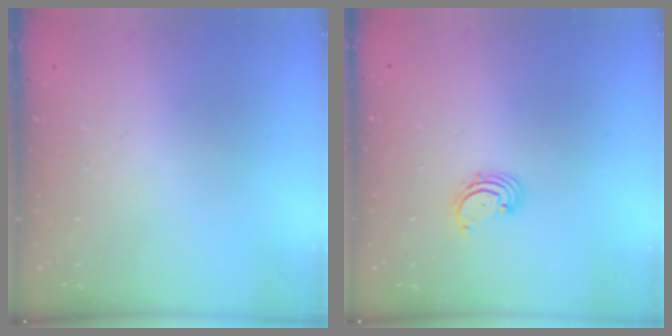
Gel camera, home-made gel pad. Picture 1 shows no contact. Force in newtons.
{"total": 1.6, "press": 1.6, "slide": 0.2}